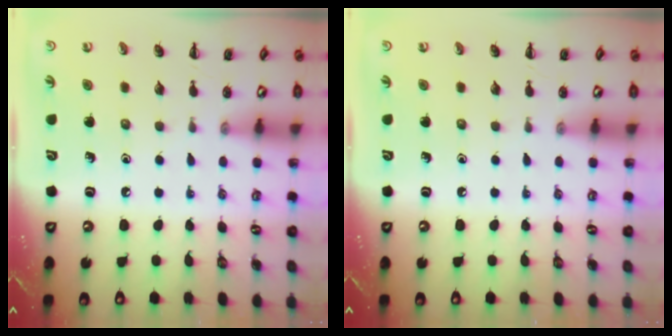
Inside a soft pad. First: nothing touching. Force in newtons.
{"total": 0.0}